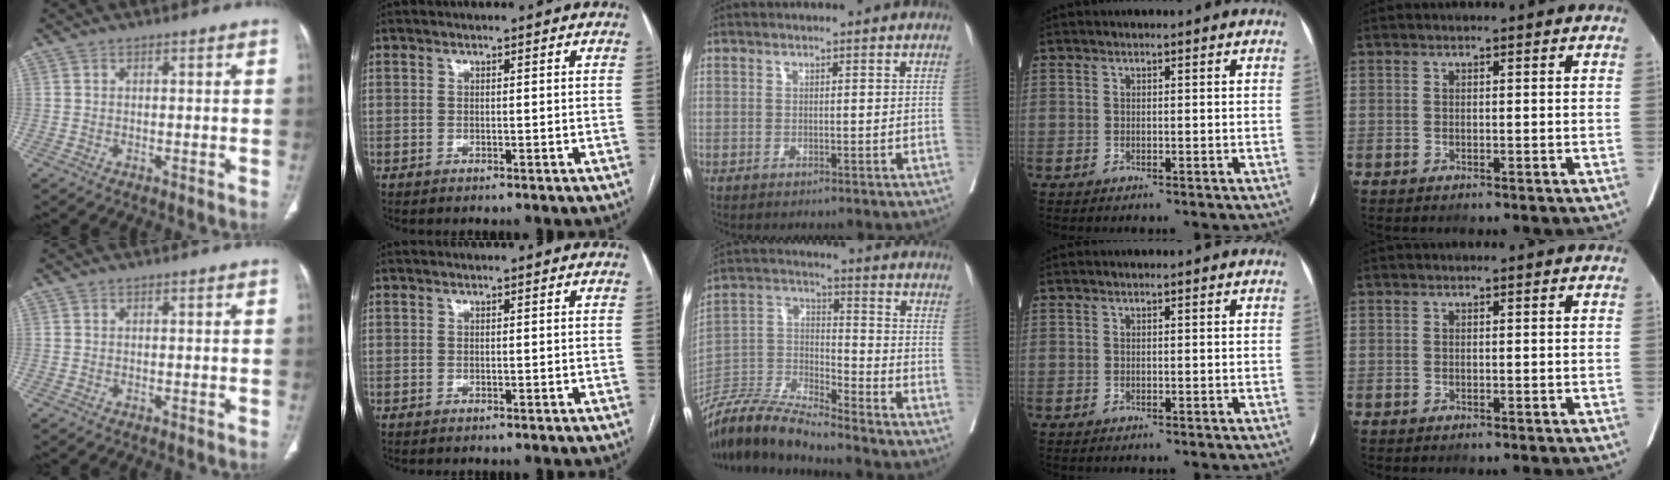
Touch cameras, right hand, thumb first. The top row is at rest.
{"middle": {"total": 12.5, "force": [-11.5, 0.5, 4.8], "torque": [-0.090, 0.007, -0.223]}}